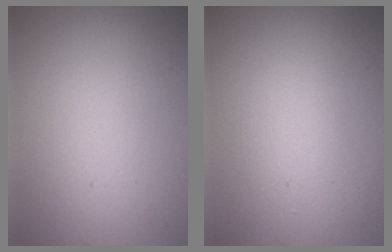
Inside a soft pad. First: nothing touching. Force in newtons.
{"total": 1.5, "press": 1.5, "slide": 0.1}